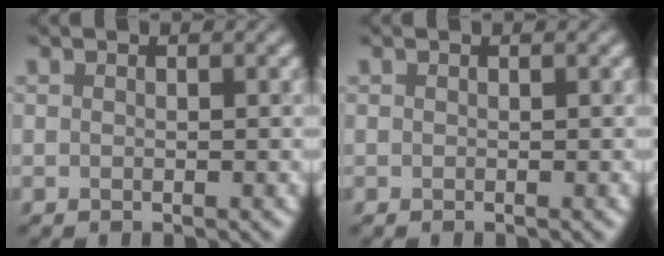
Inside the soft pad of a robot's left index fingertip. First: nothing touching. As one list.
[{"total": 0.0}]